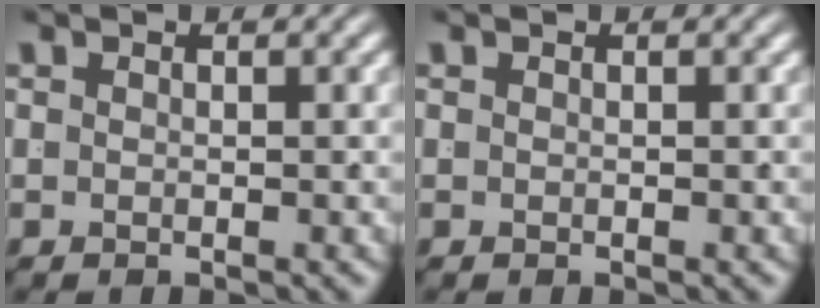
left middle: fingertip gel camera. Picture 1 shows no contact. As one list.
[{"total": 0.0}]